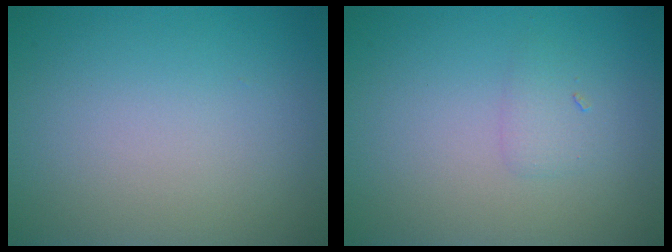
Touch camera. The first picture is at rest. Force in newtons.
{"total": 1.2, "press": 1.2, "slide": 0.1}